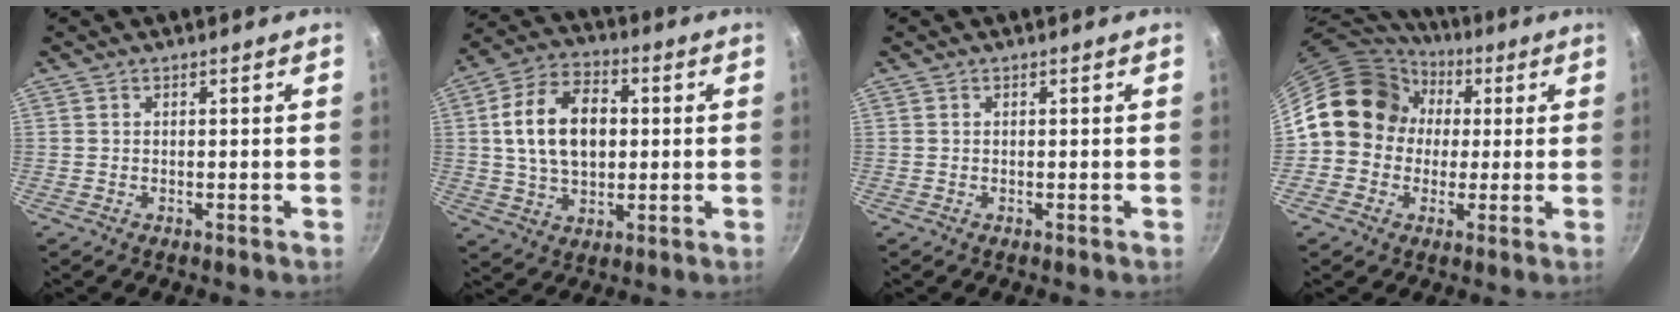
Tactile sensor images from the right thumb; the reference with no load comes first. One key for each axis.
{"total": 15.0, "fx": 1.7, "fy": 9.9, "fz": 11.1, "tx": -0.171, "ty": 0.014, "tz": 0.022}
{"total": 0.0}
{"total": 14.6, "fx": 1.6, "fy": 13.0, "fz": 6.4, "tx": -0.069, "ty": 0.031, "tz": 0.012}